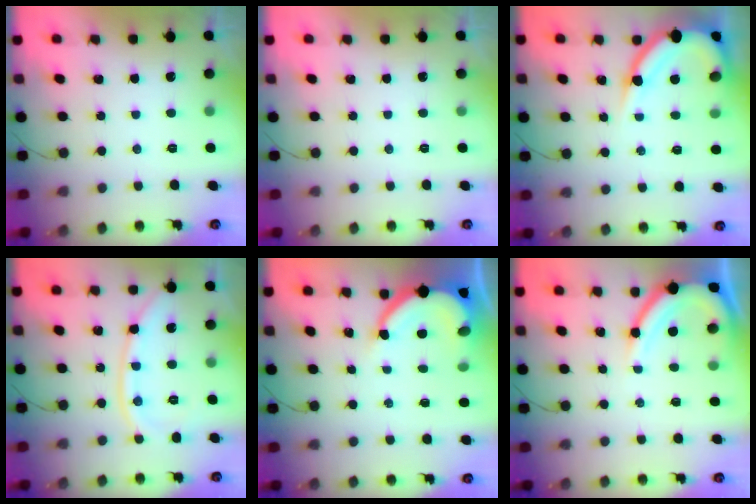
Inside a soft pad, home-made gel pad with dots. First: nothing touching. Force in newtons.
{"total": 0.0}
{"total": 10.6, "press": 10.6, "slide": 0.8}
{"total": 10.2, "press": 10.2, "slide": 0.9}
{"total": 10.1, "press": 10.1, "slide": 1.0}
{"total": 9.5, "press": 9.5, "slide": 0.9}